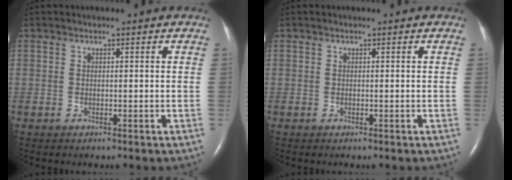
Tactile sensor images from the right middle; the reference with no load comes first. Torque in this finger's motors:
{"motor_torque": [-0.11, -0.36, 0.08, 0.00]}